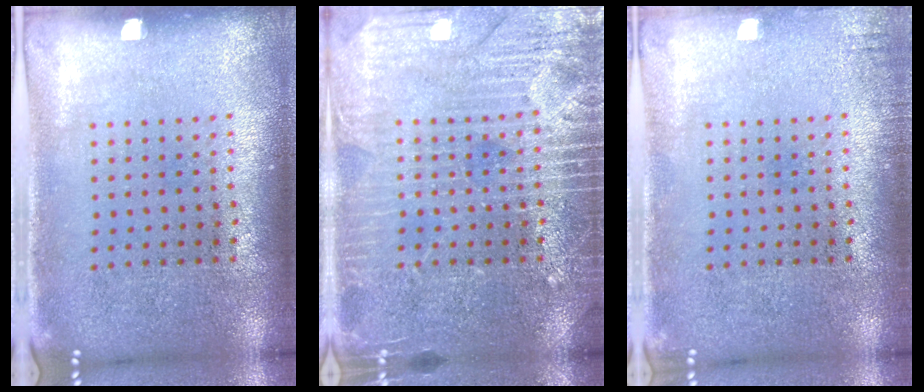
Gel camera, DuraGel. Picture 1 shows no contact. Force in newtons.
{"total": 5.2, "press": 5.1, "slide": 0.7}
{"total": 1.0, "press": 1.0, "slide": 0.1}